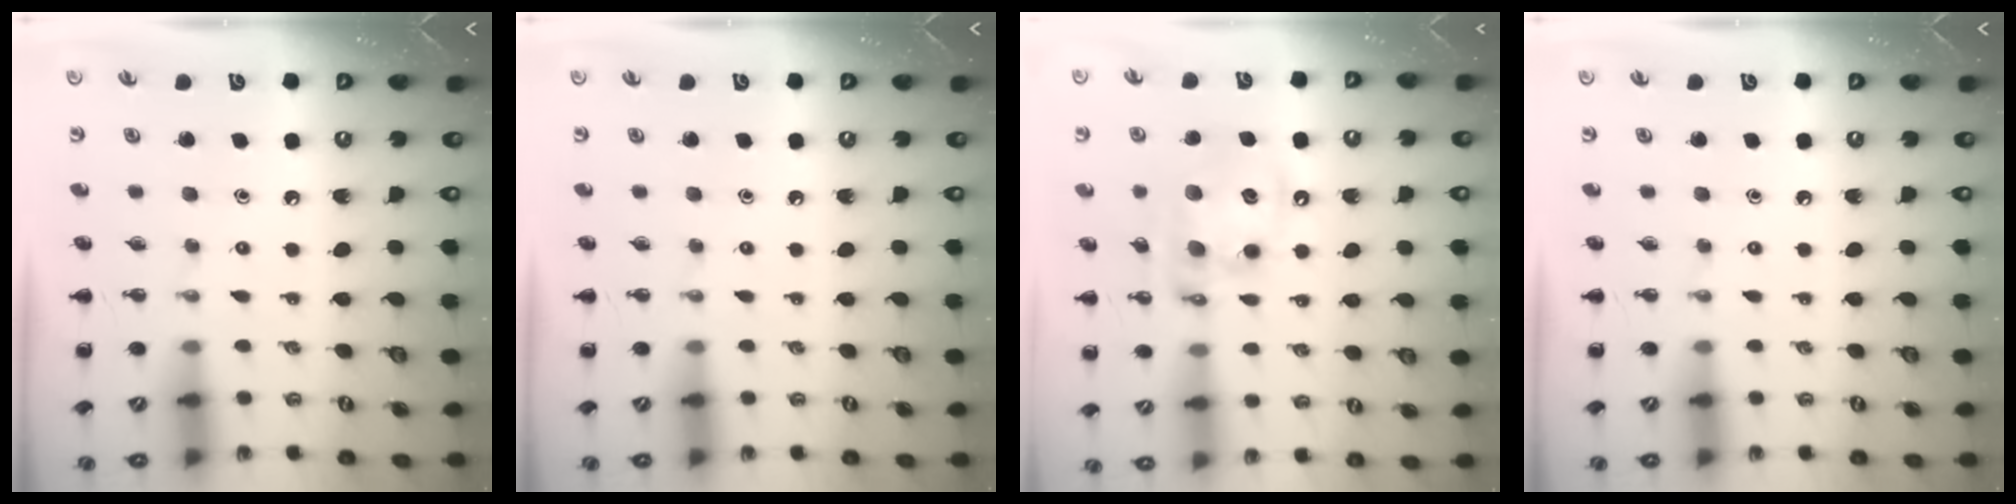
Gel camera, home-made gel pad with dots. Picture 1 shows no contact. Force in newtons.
{"total": 0.0}
{"total": 12.8, "press": 12.5, "slide": 3.0}
{"total": 0.0}